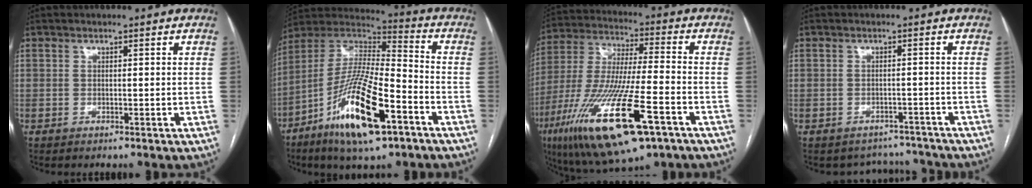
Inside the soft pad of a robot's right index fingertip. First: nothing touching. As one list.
[{"total": 19.3, "force": [-9.4, 4.1, 16.3], "torque": [-0.337, -0.023, -0.168]}, {"total": 22.4, "force": [-10.9, 4.1, 19.1], "torque": [-0.395, -0.046, -0.187]}, {"total": 5.0, "force": [-4.5, 1.9, -0.9], "torque": [0.017, 0.022, -0.053]}]